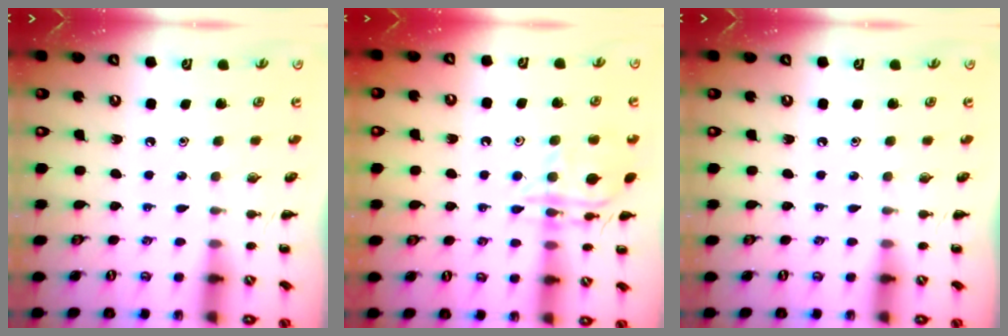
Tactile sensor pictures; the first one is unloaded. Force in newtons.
{"total": 14.2, "press": 14.1, "slide": 0.9}
{"total": 0.0}